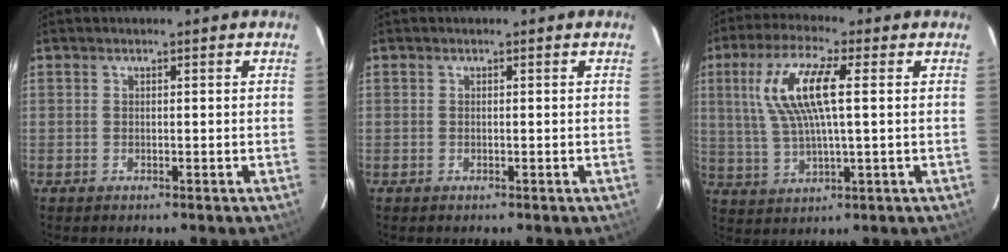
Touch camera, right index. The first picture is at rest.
{"total": 0.0}
{"total": 12.0, "force": [2.9, 2.9, 11.3], "torque": [-0.227, 0.011, 0.060]}